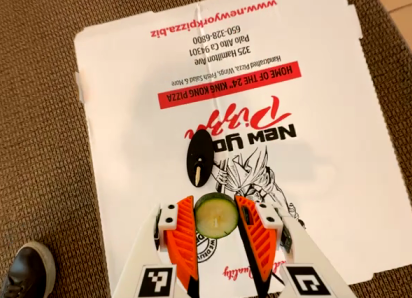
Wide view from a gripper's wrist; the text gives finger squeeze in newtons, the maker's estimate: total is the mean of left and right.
{"total": 7.2, "left": 7.4, "right": 7.0}